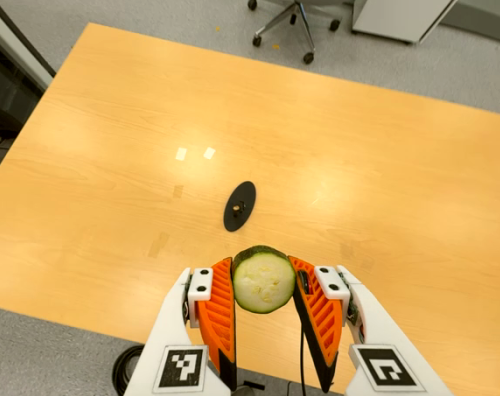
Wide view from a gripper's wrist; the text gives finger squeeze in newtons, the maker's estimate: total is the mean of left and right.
{"total": 12.3, "left": 13.4, "right": 11.1}